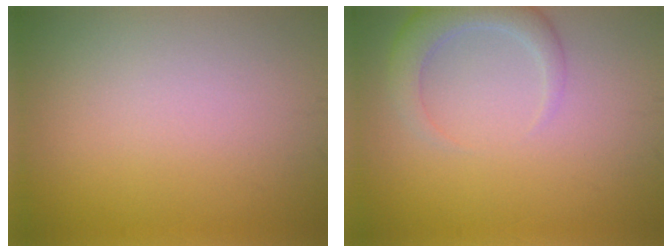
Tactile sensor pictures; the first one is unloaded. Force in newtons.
{"total": 3.4, "press": 3.4, "slide": 0.3}